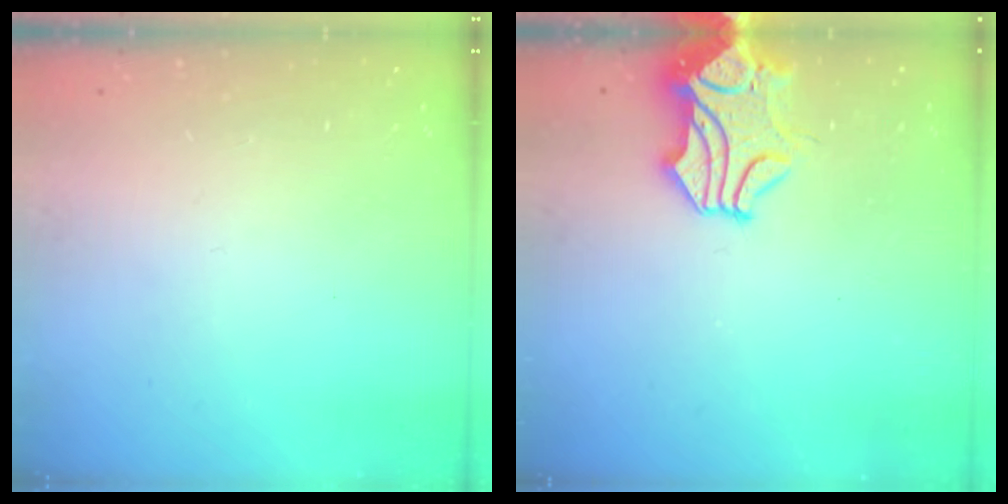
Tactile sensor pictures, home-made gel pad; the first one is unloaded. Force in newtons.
{"total": 2.2, "press": 1.7, "slide": 1.4}